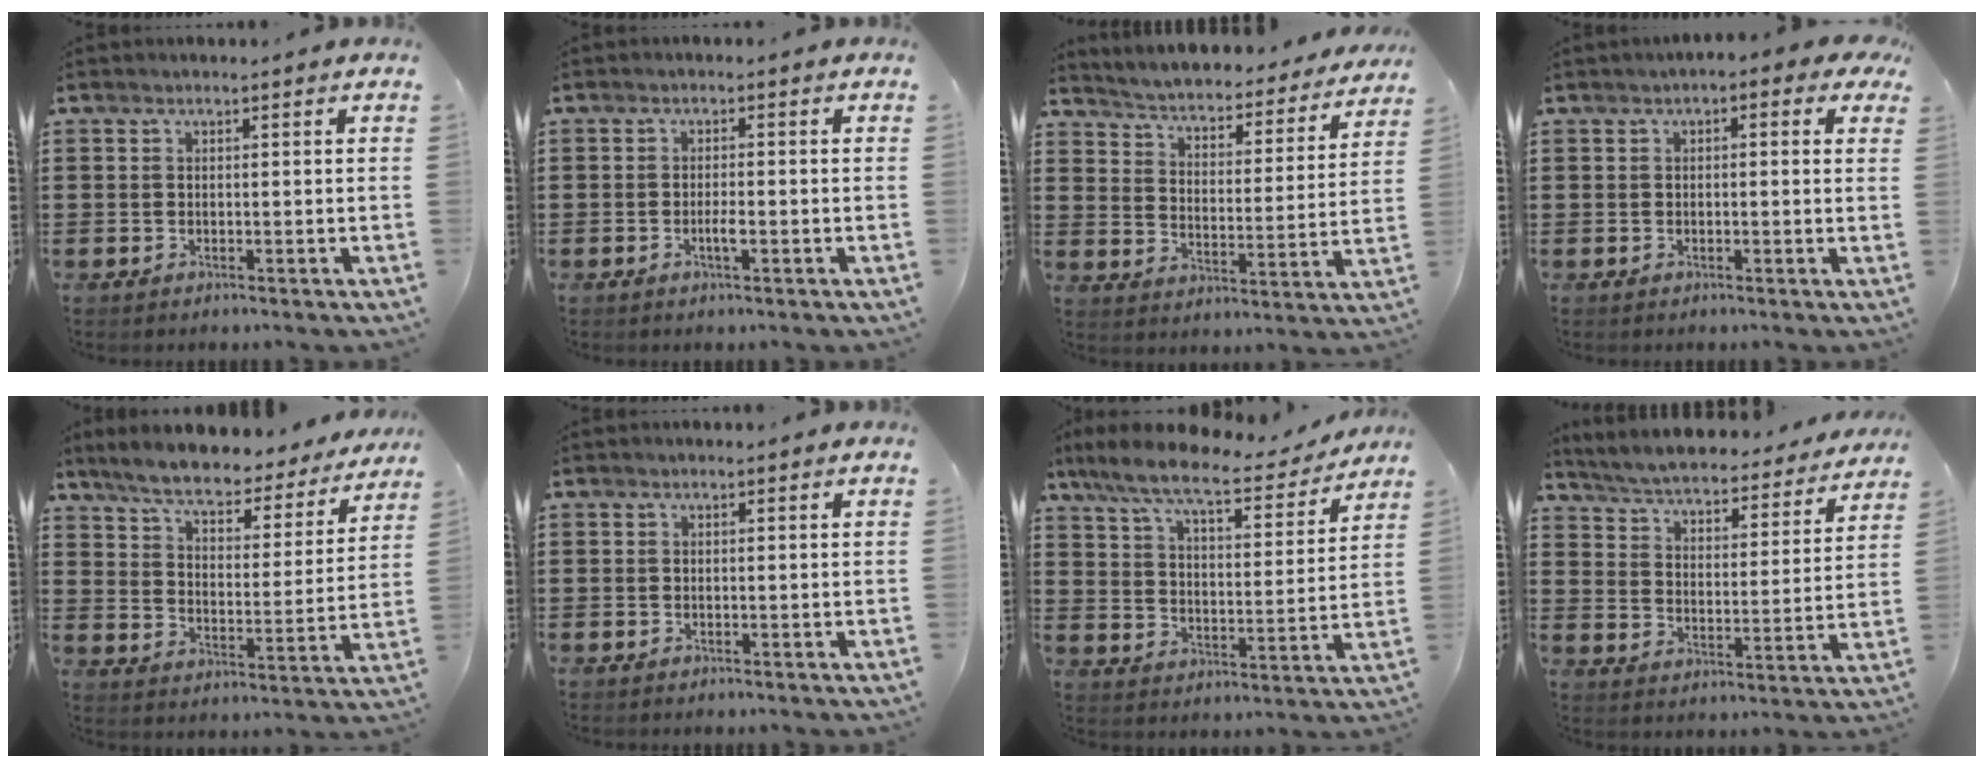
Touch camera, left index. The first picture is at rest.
{"total": 2.1, "force": [-0.7, 0.4, 1.9], "torque": [-0.035, 0.002, -0.013]}
{"total": 3.5, "force": [3.4, -0.1, 0.7], "torque": [-0.035, -0.036, 0.048]}
{"total": 1.5, "force": [0.1, 0.7, 1.4], "torque": [-0.027, 0.006, -0.003]}
{"total": 6.6, "force": [5.9, 0.7, 2.7], "torque": [-0.080, -0.038, 0.099]}
{"total": 0.0}
{"total": 8.8, "force": [7.6, 1.0, 4.4], "torque": [-0.117, -0.039, 0.128]}
{"total": 4.6, "force": [4.5, -0.2, 0.8], "torque": [-0.040, -0.040, 0.071]}